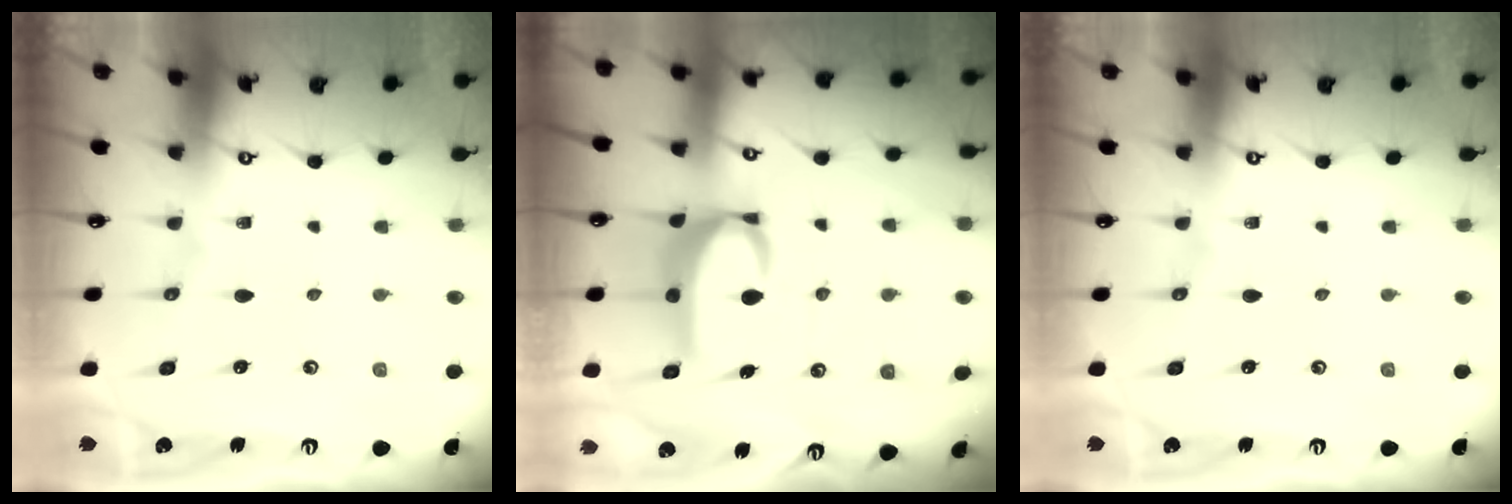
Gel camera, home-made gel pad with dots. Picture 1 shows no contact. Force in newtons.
{"total": 6.6, "press": 6.5, "slide": 0.9}
{"total": 0.0}